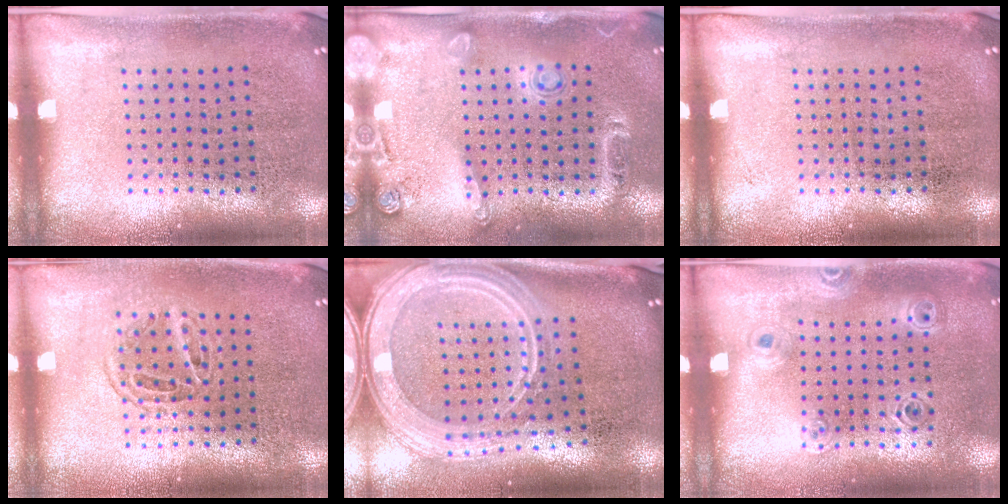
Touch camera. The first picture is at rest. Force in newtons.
{"total": 1.6, "press": 1.2, "slide": 1.1}
{"total": 0.0}
{"total": 1.3, "press": 1.1, "slide": 0.7}
{"total": 3.1, "press": 2.5, "slide": 1.8}
{"total": 1.0, "press": 1.0, "slide": 0.1}